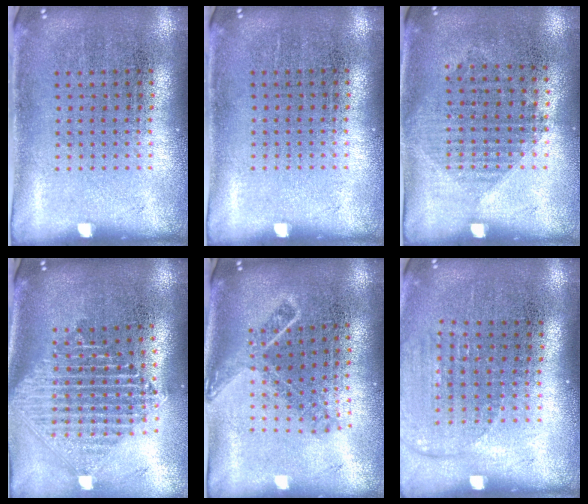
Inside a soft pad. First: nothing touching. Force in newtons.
{"total": 0.0}
{"total": 1.0, "press": 0.9, "slide": 0.4}
{"total": 2.4, "press": 1.9, "slide": 1.5}
{"total": 1.7, "press": 1.2, "slide": 1.2}
{"total": 1.4, "press": 1.3, "slide": 0.6}